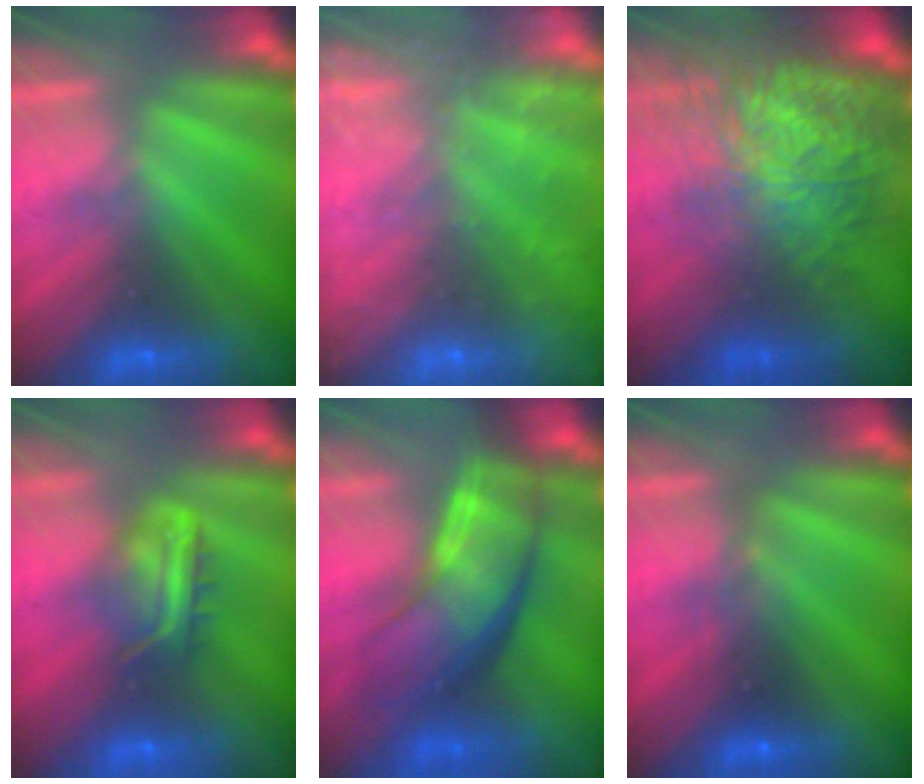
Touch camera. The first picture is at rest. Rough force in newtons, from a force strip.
{"total": 6.9}
{"total": 9.6}
{"total": 7.5}
{"total": 7.7}
{"total": 2.3}